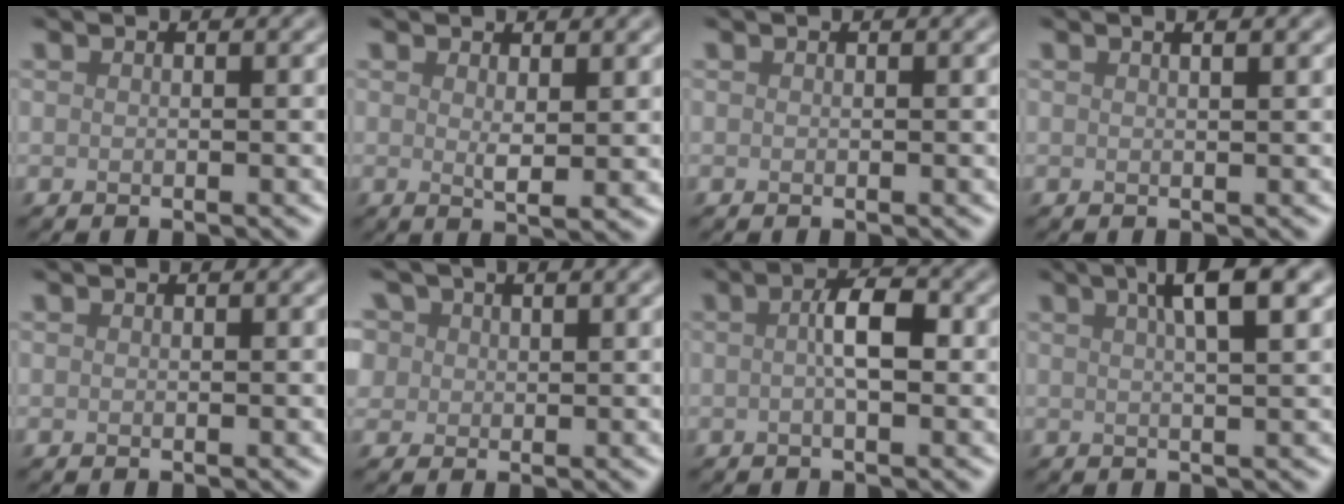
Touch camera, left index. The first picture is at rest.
{"total": 1.8, "force": [0.8, 0.3, 1.6], "torque": [-0.026, -0.007, 0.015]}
{"total": 0.0}
{"total": 2.2, "force": [1.2, 0.8, 1.6], "torque": [-0.008, 0.001, -0.002]}
{"total": 0.0}
{"total": 4.4, "force": [2.1, 3.3, 2.0], "torque": [-0.066, 0.015, 0.030]}
{"total": 2.9, "force": [0.1, 0.8, 2.8], "torque": [-0.049, 0.006, -0.003]}
{"total": 5.1, "force": [2.2, 1.3, 4.4], "torque": [-0.047, 0.017, 0.023]}